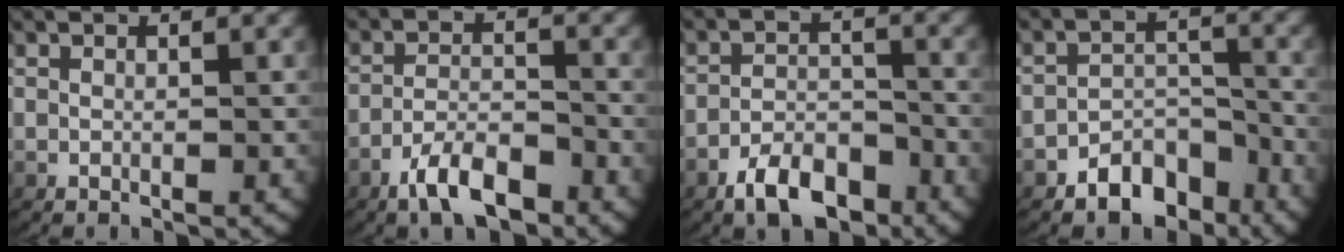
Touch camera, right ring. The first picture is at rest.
{"total": 4.7, "force": [-3.5, 1.9, 2.5], "torque": [-0.039, -0.006, -0.062]}
{"total": 5.1, "force": [-4.0, 2.4, 2.1], "torque": [-0.025, -0.008, -0.069]}
{"total": 5.0, "force": [-3.8, 2.7, 1.6], "torque": [-0.017, -0.006, -0.066]}